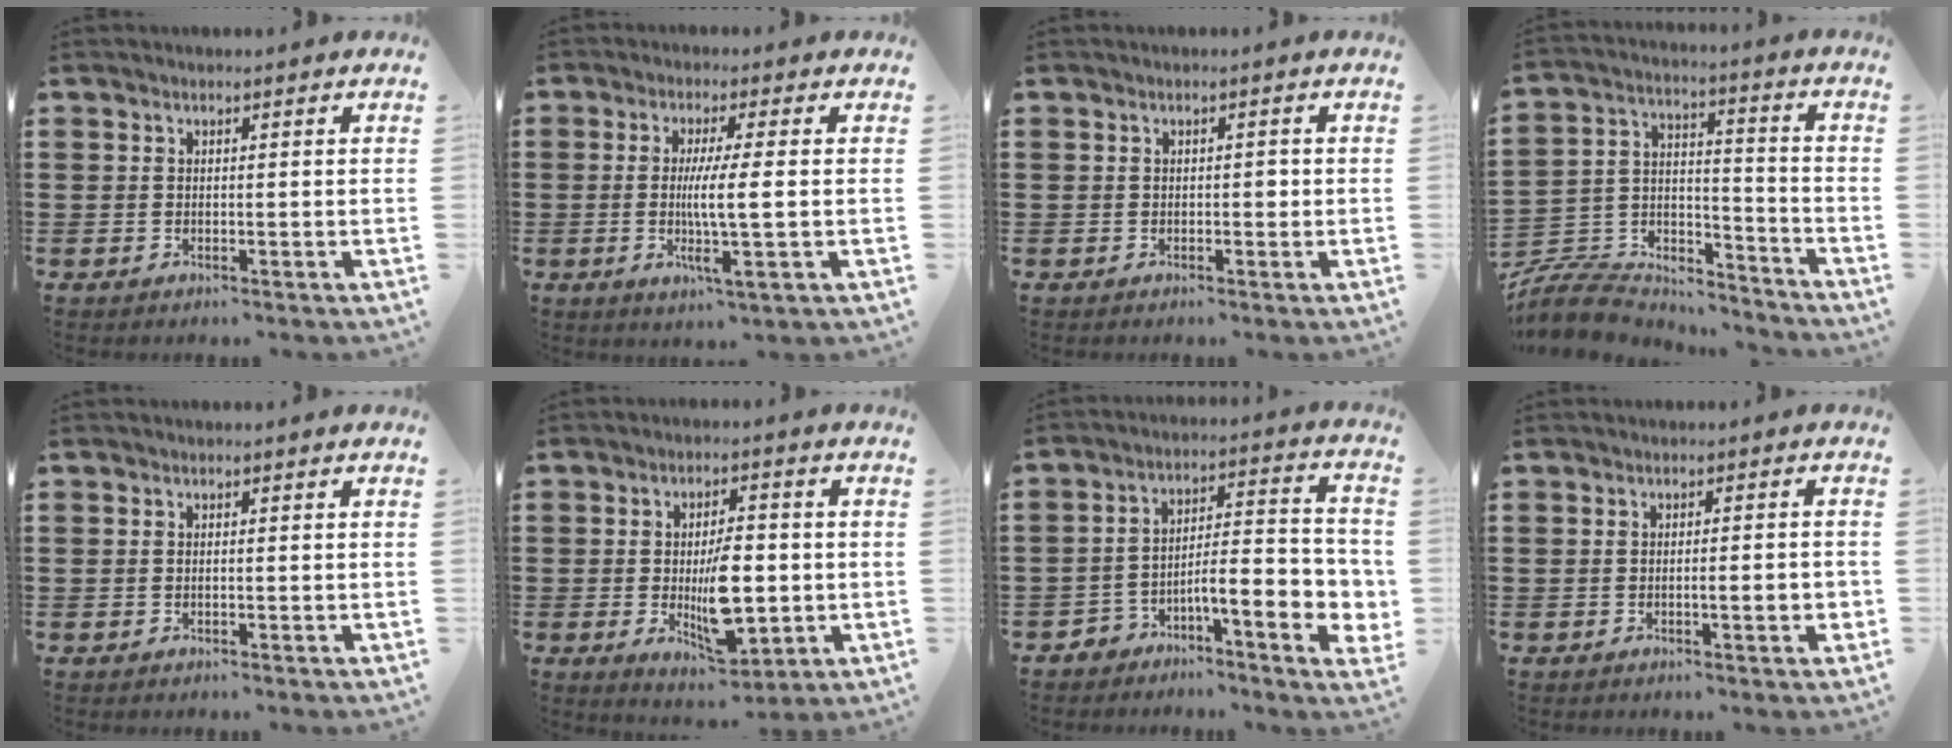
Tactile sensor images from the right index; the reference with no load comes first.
{"total": 7.1, "force": [-0.3, 0.2, 7.1], "torque": [-0.134, -0.010, -0.013]}
{"total": 1.1, "force": [0.0, 0.5, 1.0], "torque": [-0.010, -0.001, -0.004]}
{"total": 8.9, "force": [-8.4, 2.5, 1.8], "torque": [-0.049, 0.013, -0.169]}
{"total": 0.0}
{"total": 9.7, "force": [-1.1, 4.2, 8.6], "torque": [-0.151, -0.009, -0.020]}
{"total": 8.4, "force": [-4.0, 2.4, 6.9], "torque": [-0.101, -0.020, -0.076]}
{"total": 3.1, "force": [-0.7, 0.2, 3.0], "torque": [-0.041, -0.006, -0.014]}